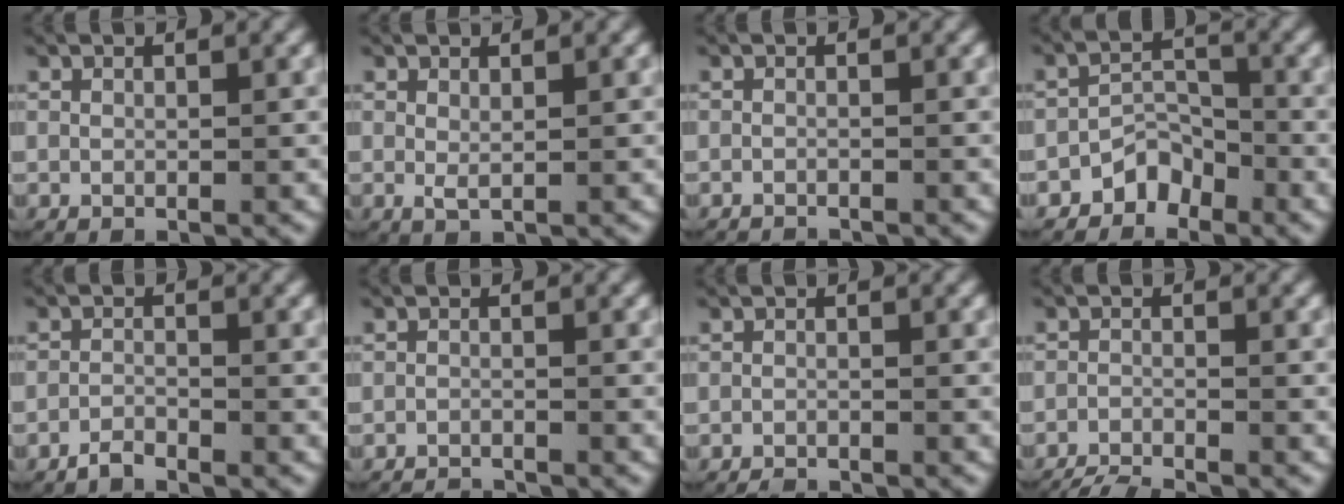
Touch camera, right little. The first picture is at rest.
{"total": 1.2, "force": [0.1, 0.4, 1.1], "torque": [-0.029, -0.008, 0.007]}
{"total": 1.4, "force": [-1.4, 0.1, 0.0], "torque": [-0.005, -0.010, -0.020]}
{"total": 3.4, "force": [-2.4, 2.2, 1.2], "torque": [-0.018, 0.001, -0.050]}
{"total": 1.5, "force": [-1.5, 0.2, 0.1], "torque": [-0.005, -0.003, -0.031]}
{"total": 2.4, "force": [-2.4, 0.3, 0.2], "torque": [-0.004, -0.011, -0.038]}
{"total": 1.4, "force": [-1.4, 0.1, 0.1], "torque": [-0.004, -0.008, -0.022]}
{"total": 5.8, "force": [-5.5, 1.5, 0.8], "torque": [-0.017, -0.020, -0.086]}